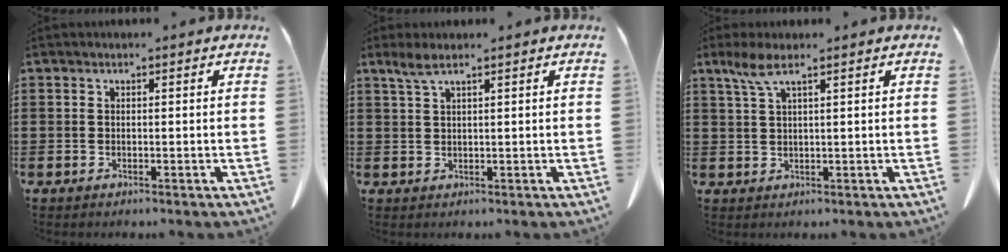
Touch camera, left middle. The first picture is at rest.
{"total": 2.1, "force": [1.4, 0.1, 1.6], "torque": [-0.033, 0.001, 0.026]}
{"total": 3.2, "force": [1.9, 0.4, 2.5], "torque": [-0.062, -0.002, 0.032]}